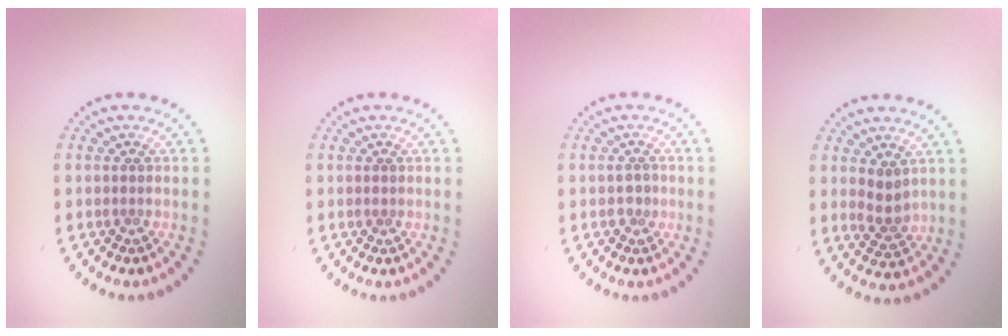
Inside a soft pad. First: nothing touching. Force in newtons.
{"total": 0.5, "press": 0.5, "slide": 0.2}
{"total": 1.1, "press": 1.0, "slide": 0.3}
{"total": 2.2, "press": 2.1, "slide": 0.6}